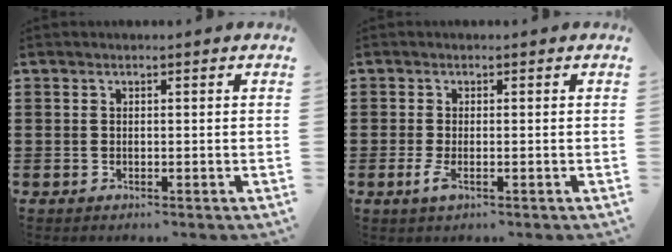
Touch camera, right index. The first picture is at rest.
{"total": 2.3, "force": [-0.9, 0.6, 2.0], "torque": [-0.055, -0.013, -0.021]}